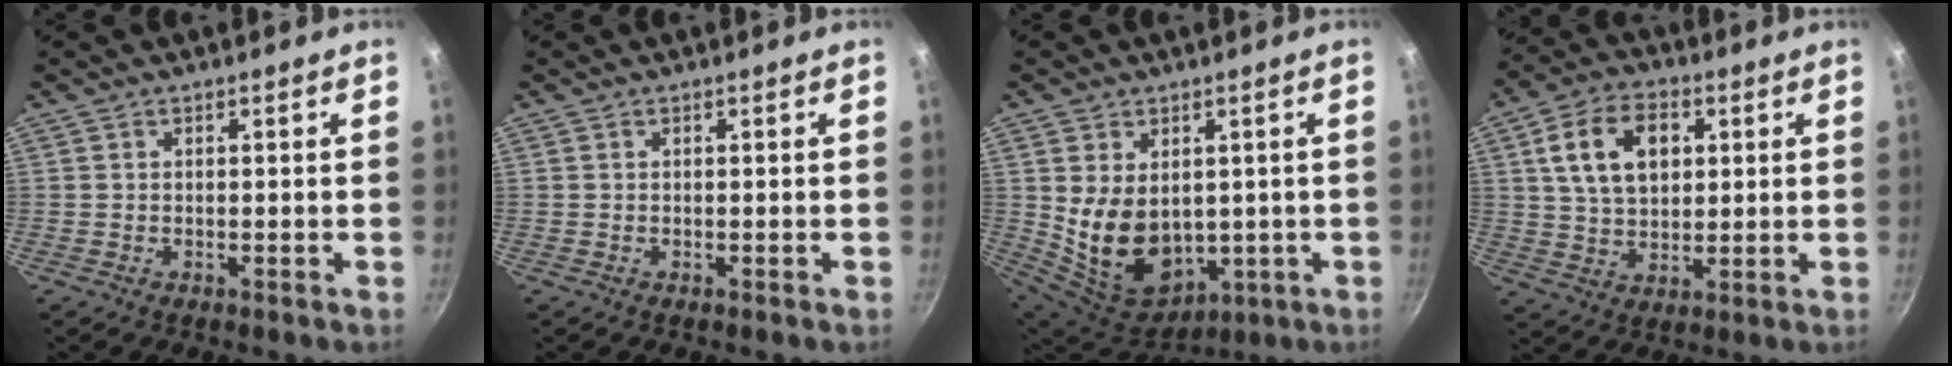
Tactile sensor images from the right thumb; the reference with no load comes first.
{"total": 0.0}
{"total": 14.5, "force": [1.0, 10.3, 10.2], "torque": [-0.160, -0.031, 0.051]}
{"total": 12.7, "force": [3.4, 8.5, 8.8], "torque": [-0.133, 0.003, 0.056]}